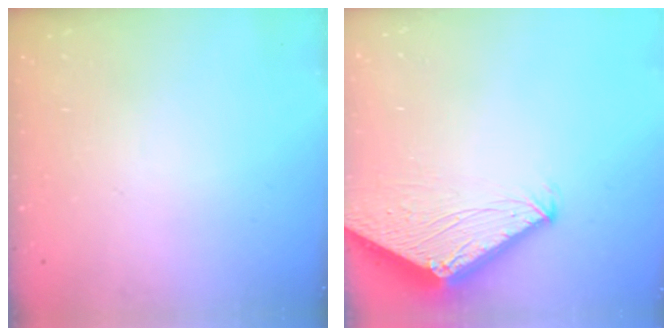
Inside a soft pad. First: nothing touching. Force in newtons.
{"total": 4.7, "press": 4.7, "slide": 0.1}